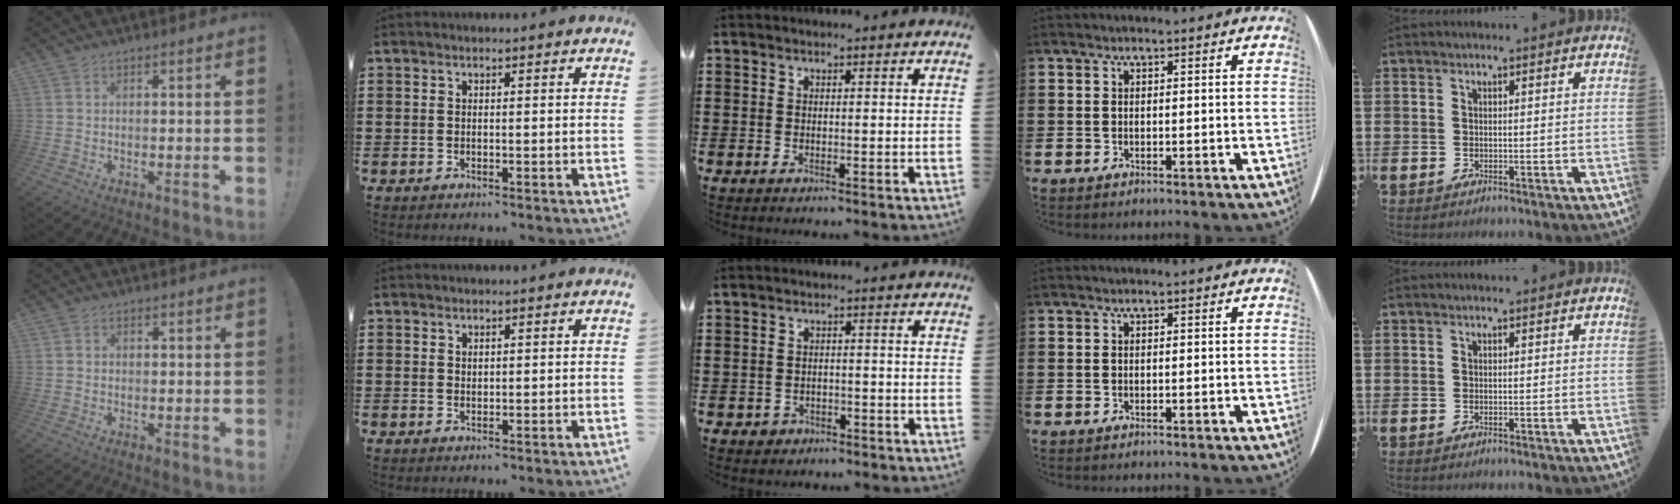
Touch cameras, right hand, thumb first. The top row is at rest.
{"thumb": {"total": 0.8, "force": [-0.3, 0.7, 0.2], "torque": [-0.004, 0.002, -0.005]}, "index": {"total": 0.8, "force": [0.7, 0.5, 0.2], "torque": [-0.005, 0.003, 0.013]}, "middle": {"total": 1.4, "force": [-1.1, 0.8, 0.1], "torque": [-0.006, 0.002, -0.027]}}